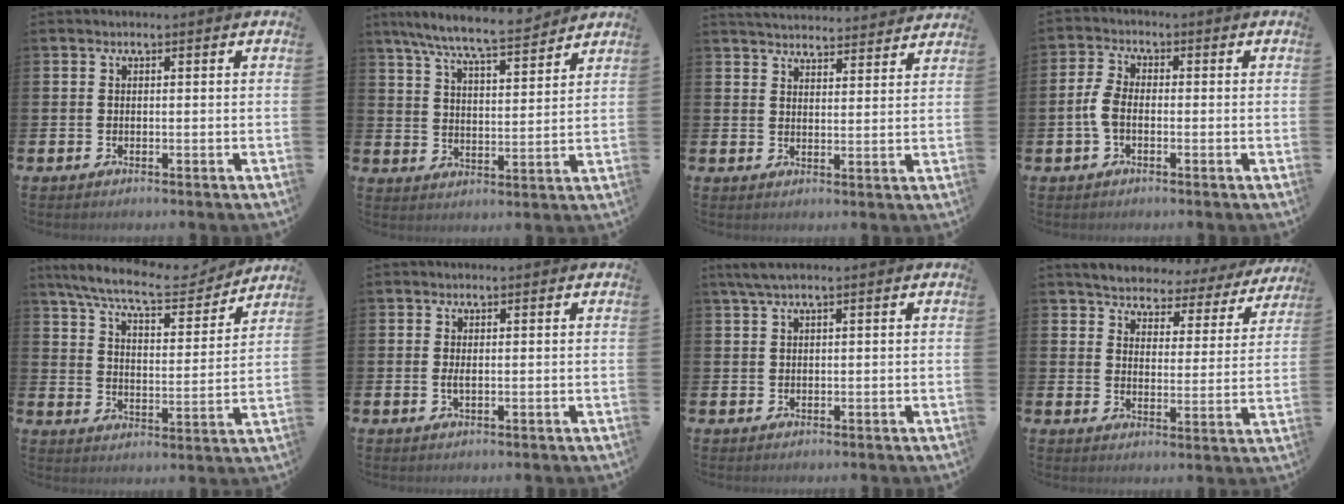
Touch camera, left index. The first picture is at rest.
{"total": 8.4, "force": [7.8, 0.5, 3.2], "torque": [-0.093, -0.041, 0.140]}
{"total": 4.7, "force": [4.7, 0.4, 0.1], "torque": [-0.008, -0.033, 0.083]}
{"total": 3.8, "force": [-0.9, 2.2, 3.1], "torque": [-0.063, 0.006, -0.017]}
{"total": 9.5, "force": [8.5, 1.6, 3.9], "torque": [-0.107, -0.048, 0.147]}
{"total": 1.1, "force": [0.0, 0.2, 1.0], "torque": [-0.019, 0.000, 0.000]}
{"total": 2.0, "force": [1.2, 0.0, 1.6], "torque": [-0.040, 0.005, 0.023]}
{"total": 4.0, "force": [3.9, 1.0, 0.3], "torque": [-0.037, -0.032, 0.060]}